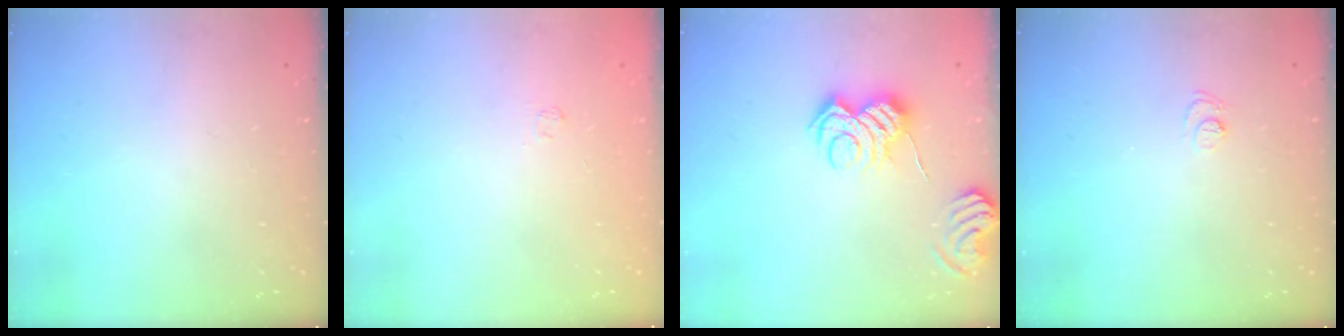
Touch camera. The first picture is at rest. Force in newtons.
{"total": 1.7, "press": 1.2, "slide": 1.1}
{"total": 9.7, "press": 9.6, "slide": 0.8}
{"total": 4.8, "press": 4.8, "slide": 0.4}